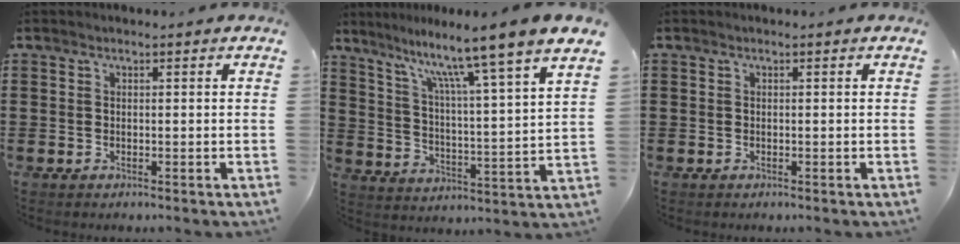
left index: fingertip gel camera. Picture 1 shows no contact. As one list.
[{"total": 9.5, "force": [7.9, -1.8, 4.9], "torque": [-0.110, -0.069, 0.118]}, {"total": 0.0}]